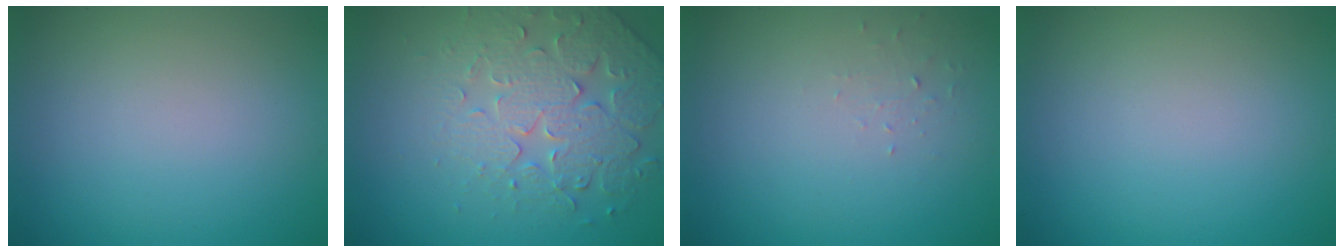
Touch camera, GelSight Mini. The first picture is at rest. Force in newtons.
{"total": 4.5, "press": 4.4, "slide": 1.1}
{"total": 0.6, "press": 0.3, "slide": 0.6}
{"total": 0.0}